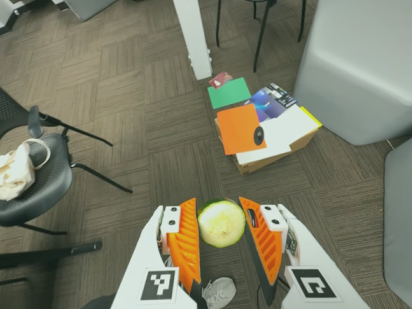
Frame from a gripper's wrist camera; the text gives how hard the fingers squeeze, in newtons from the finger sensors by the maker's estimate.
{"total": 11.5, "left": 11.8, "right": 11.2}